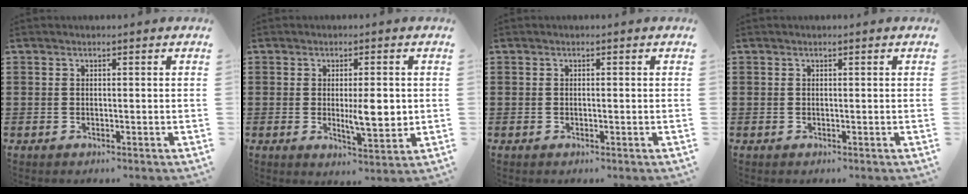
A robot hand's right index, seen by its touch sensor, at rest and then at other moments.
{"total": 5.7, "force": [0.1, 1.8, 5.4], "torque": [-0.080, -0.006, -0.001]}
{"total": 0.0}
{"total": 0.0}